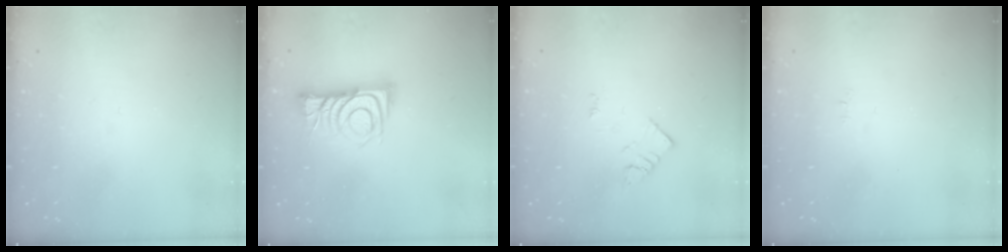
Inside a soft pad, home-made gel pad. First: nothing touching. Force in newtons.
{"total": 9.9, "press": 9.9, "slide": 0.4}
{"total": 2.7, "press": 2.6, "slide": 0.4}
{"total": 2.5, "press": 2.5, "slide": 0.3}